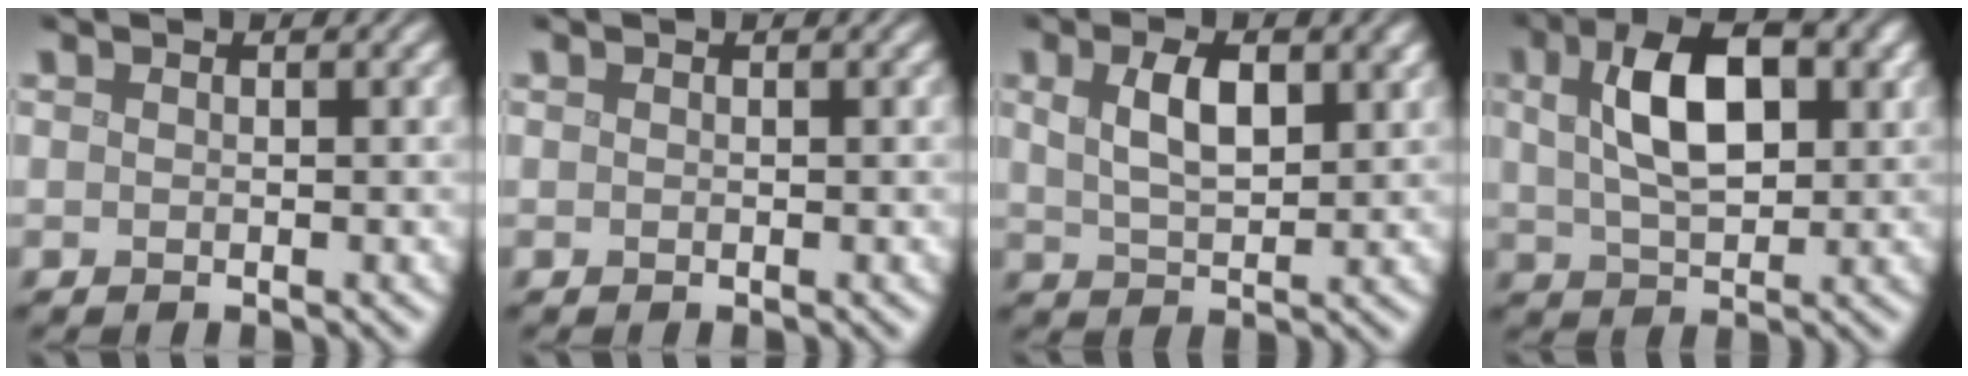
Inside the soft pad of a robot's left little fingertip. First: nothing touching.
{"total": 0.0}
{"total": 4.6, "force": [1.5, 2.3, 3.7], "torque": [-0.076, 0.002, 0.031]}
{"total": 7.7, "force": [2.0, 4.1, 6.2], "torque": [-0.118, 0.013, 0.034]}